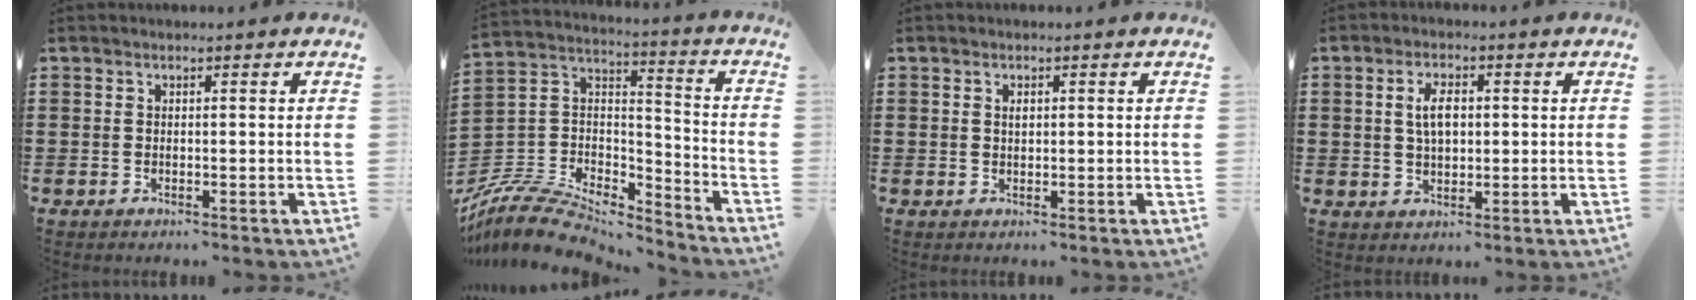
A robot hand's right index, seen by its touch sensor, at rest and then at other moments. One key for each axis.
{"total": 9.2, "fx": -8.3, "fy": 3.0, "fz": 2.9, "tx": -0.076, "ty": 0.008, "tz": -0.167}
{"total": 1.1, "fx": 0.3, "fy": 0.6, "fz": 0.8, "tx": -0.019, "ty": 0.003, "tz": 0.006}
{"total": 4.2, "fx": 0.6, "fy": 2.0, "fz": 3.7, "tx": -0.067, "ty": 0.006, "tz": 0.007}